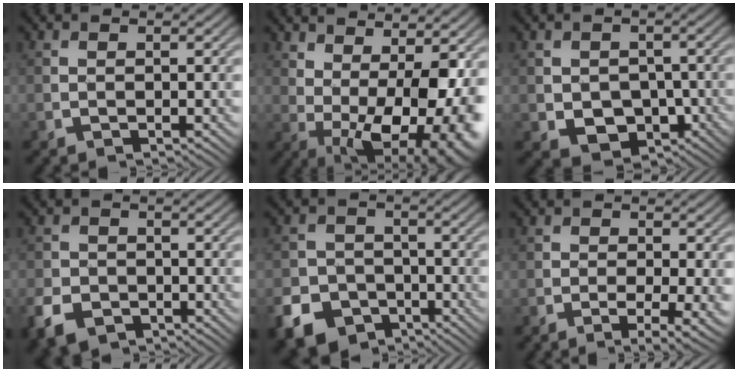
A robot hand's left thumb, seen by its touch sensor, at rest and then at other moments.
{"total": 16.2, "force": [0.9, 7.5, 14.3], "torque": [-0.176, -0.002, 0.043]}
{"total": 6.5, "force": [-1.7, 5.1, 3.7], "torque": [-0.074, -0.027, -0.026]}
{"total": 5.7, "force": [-3.1, 4.0, 2.6], "torque": [-0.070, -0.014, -0.064]}
{"total": 8.9, "force": [-5.1, 6.5, 3.4], "torque": [-0.081, -0.024, -0.099]}
{"total": 4.7, "force": [-1.4, 1.8, 4.1], "torque": [-0.072, -0.013, -0.017]}